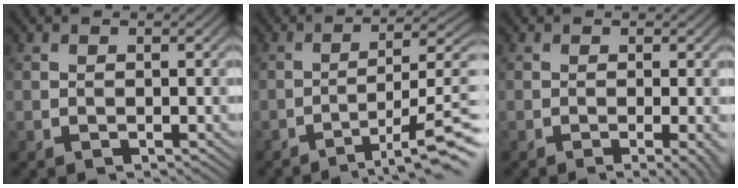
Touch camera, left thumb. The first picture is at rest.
{"total": 9.8, "force": [-5.1, 2.0, 8.1], "torque": [-0.116, 0.009, -0.070]}
{"total": 3.2, "force": [-0.9, 0.6, 3.0], "torque": [-0.038, 0.006, -0.017]}